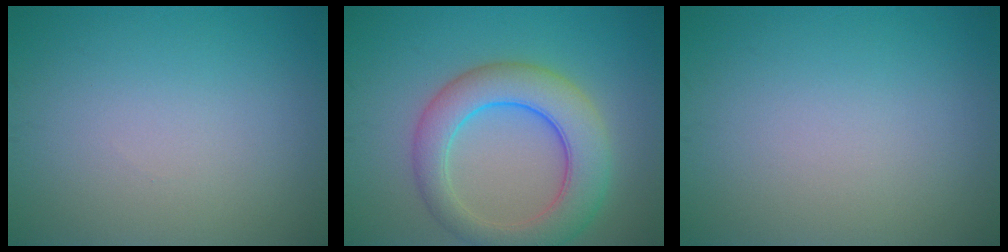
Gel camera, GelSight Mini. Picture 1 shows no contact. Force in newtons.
{"total": 7.1, "press": 7.1, "slide": 0.2}
{"total": 0.0}